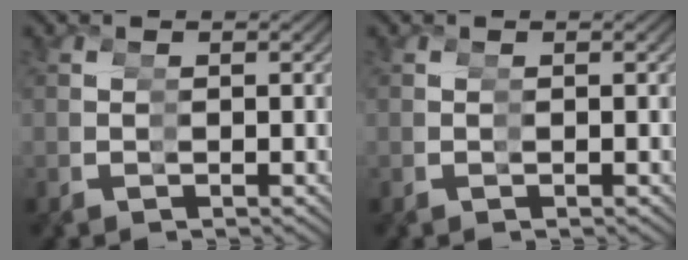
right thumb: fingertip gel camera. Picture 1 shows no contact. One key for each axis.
{"total": 0.0}